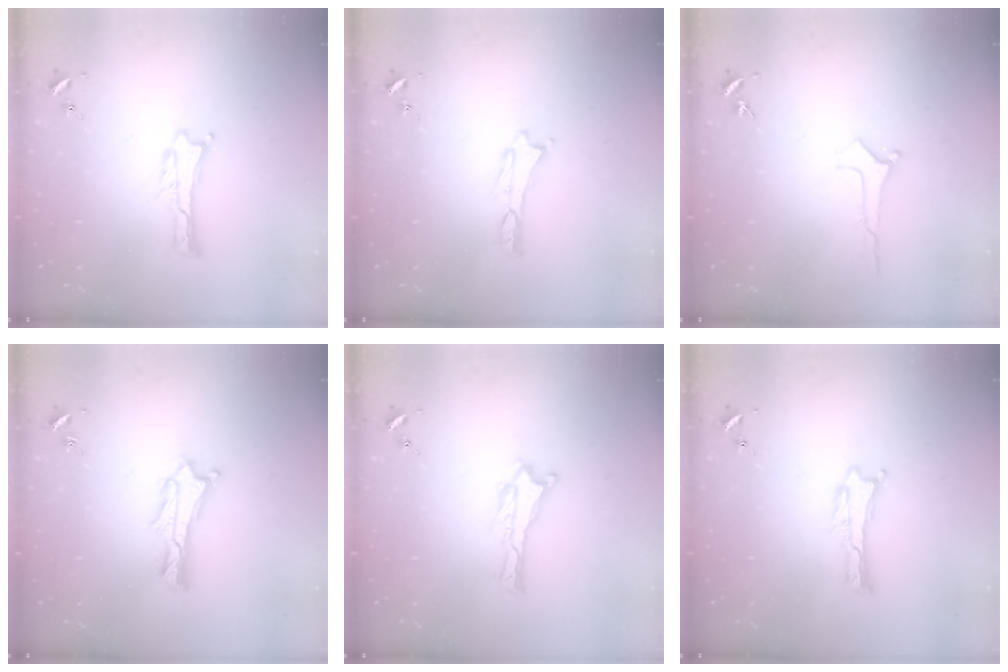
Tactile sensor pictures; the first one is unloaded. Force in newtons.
{"total": 0.0}
{"total": 0.0}
{"total": 1.9, "press": 1.9, "slide": 0.2}
{"total": 0.0}
{"total": 0.0}